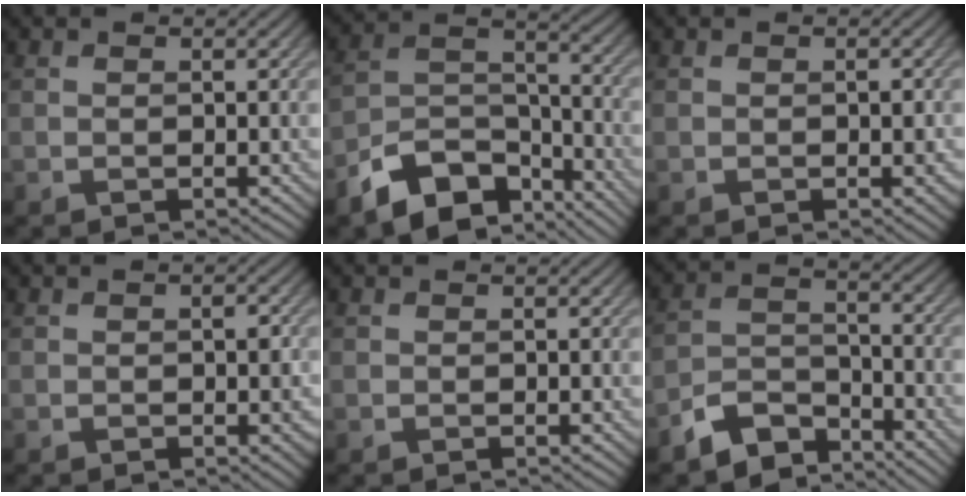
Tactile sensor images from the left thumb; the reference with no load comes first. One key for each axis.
{"total": 11.7, "fx": -8.3, "fy": 5.6, "fz": 6.1, "tx": -0.111, "ty": -0.015, "tz": -0.154}
{"total": 1.1, "fx": -0.1, "fy": 0.6, "fz": 0.9, "tx": -0.011, "ty": -0.003, "tz": 0.000}
{"total": 1.7, "fx": -0.2, "fy": 1.1, "fz": 1.3, "tx": -0.019, "ty": -0.007, "tz": -0.001}
{"total": 0.0}
{"total": 7.2, "fx": -5.9, "fy": 3.0, "fz": 2.8, "tx": -0.058, "ty": -0.005, "tz": -0.126}